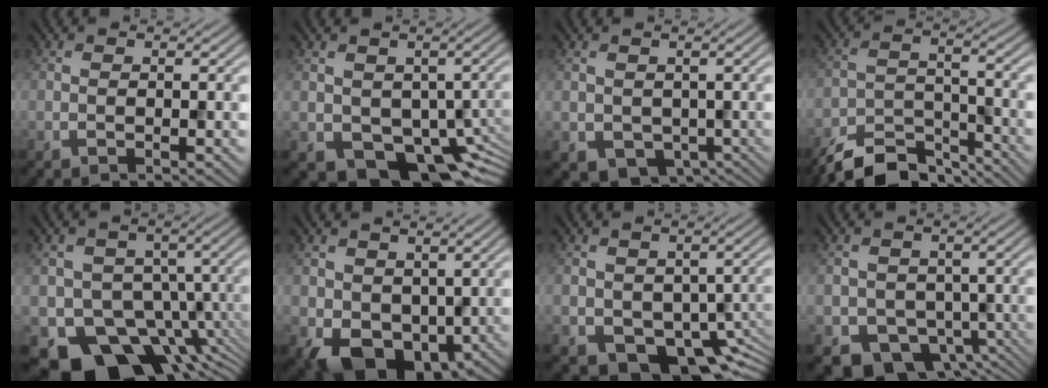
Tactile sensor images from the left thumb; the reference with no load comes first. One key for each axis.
{"total": 9.1, "fx": -2.7, "fy": 6.2, "fz": 6.0, "tx": -0.087, "ty": -0.043, "tz": -0.028}
{"total": 3.3, "fx": -0.4, "fy": 3.0, "fz": 1.4, "tx": -0.035, "ty": -0.026, "tz": 0.006}
{"total": 7.9, "fx": -7.3, "fy": 2.1, "fz": 2.1, "tx": -0.035, "ty": -0.009, "tz": -0.136}
{"total": 11.4, "fx": -5.2, "fy": 8.7, "fz": 5.3, "tx": -0.065, "ty": -0.037, "tz": -0.086}
{"total": 7.6, "fx": -0.3, "fy": 6.0, "fz": 4.6, "tx": -0.094, "ty": -0.033, "tz": 0.003}
{"total": 8.3, "fx": -3.0, "fy": 5.5, "fz": 5.3, "tx": -0.074, "ty": -0.039, "tz": -0.029}
{"total": 5.5, "fx": -1.9, "fy": 4.7, "fz": 2.1, "tx": -0.035, "ty": -0.030, "tz": -0.026}